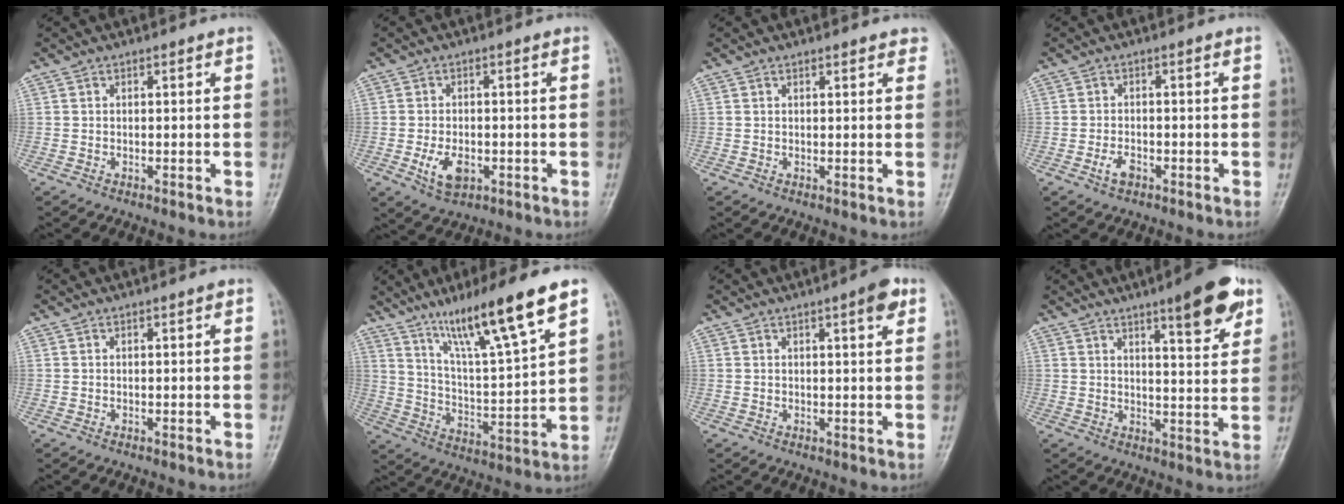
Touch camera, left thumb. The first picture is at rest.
{"total": 5.3, "force": [-1.6, 3.2, 3.9], "torque": [-0.070, -0.001, -0.023]}
{"total": 2.3, "force": [1.8, 0.8, 1.1], "torque": [0.003, 0.000, 0.017]}
{"total": 2.5, "force": [-1.3, 1.4, 1.7], "torque": [-0.035, 0.009, -0.022]}
{"total": 0.6, "force": [0.3, 0.0, 0.5], "torque": [-0.007, 0.001, 0.002]}
{"total": 17.8, "force": [11.3, 1.6, 13.7], "torque": [-0.224, -0.050, 0.199]}
{"total": 3.9, "force": [2.0, 0.8, 3.2], "torque": [-0.041, -0.007, 0.025]}
{"total": 11.0, "force": [6.5, 2.5, 8.5], "torque": [-0.098, -0.031, 0.087]}